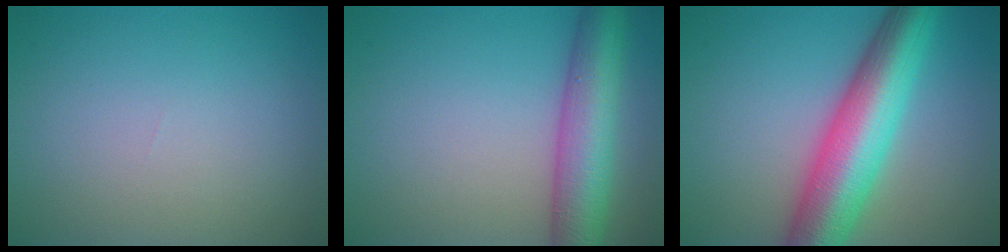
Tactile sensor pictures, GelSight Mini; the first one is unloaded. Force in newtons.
{"total": 7.4, "press": 7.4, "slide": 0.3}
{"total": 10.2, "press": 10.2, "slide": 0.4}